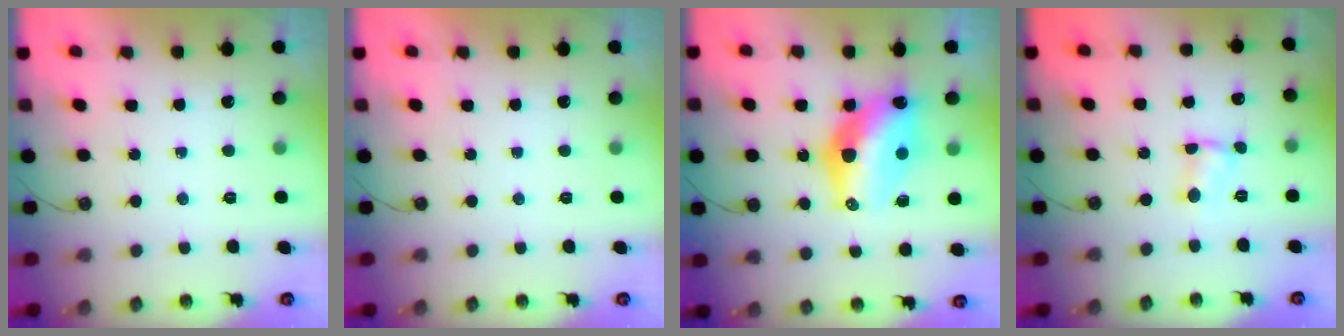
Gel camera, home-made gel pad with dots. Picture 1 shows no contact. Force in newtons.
{"total": 0.0}
{"total": 13.8, "press": 13.7, "slide": 1.6}
{"total": 2.7, "press": 2.7, "slide": 0.4}